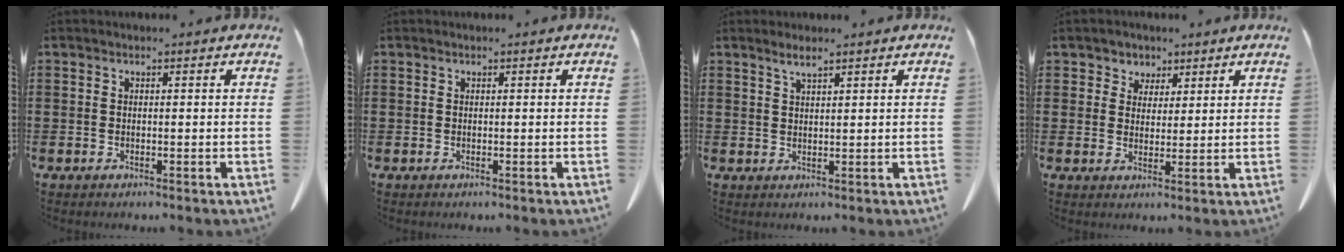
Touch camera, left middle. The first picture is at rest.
{"total": 0.0}
{"total": 2.0, "force": [1.6, 0.1, 1.3], "torque": [-0.028, 0.000, 0.029]}
{"total": 3.5, "force": [2.3, 2.6, 0.1], "torque": [-0.019, 0.007, 0.042]}